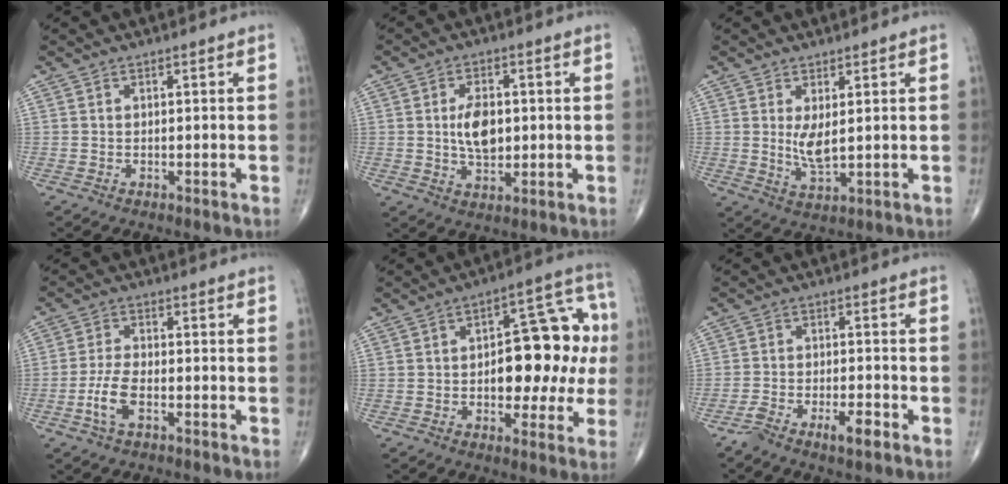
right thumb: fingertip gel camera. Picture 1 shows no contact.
{"total": 7.2, "force": [0.5, 4.3, 5.8], "torque": [-0.085, -0.005, 0.010]}
{"total": 4.4, "force": [0.8, 1.6, 4.1], "torque": [-0.075, -0.018, 0.024]}
{"total": 5.4, "force": [-2.3, 2.3, 4.3], "torque": [-0.094, 0.017, -0.046]}
{"total": 17.6, "force": [0.0, 9.2, 15.0], "torque": [-0.156, 0.038, 0.003]}
{"total": 5.5, "force": [-3.7, 1.4, 3.9], "torque": [-0.078, 0.025, -0.062]}